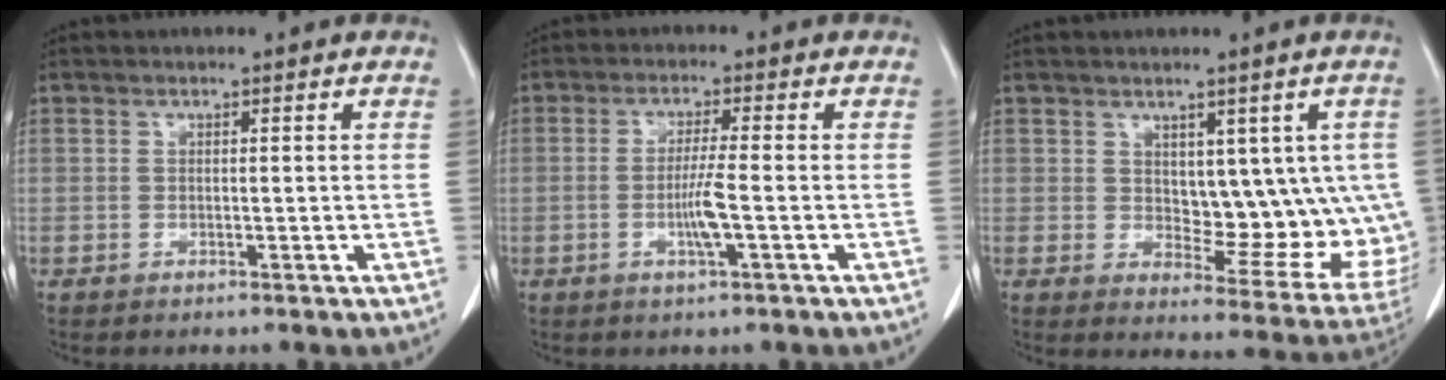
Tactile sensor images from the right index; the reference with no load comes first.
{"total": 4.7, "force": [-1.2, -0.3, 4.5], "torque": [-0.088, -0.008, -0.023]}
{"total": 11.4, "force": [1.9, 6.5, 9.2], "torque": [-0.089, 0.003, 0.040]}